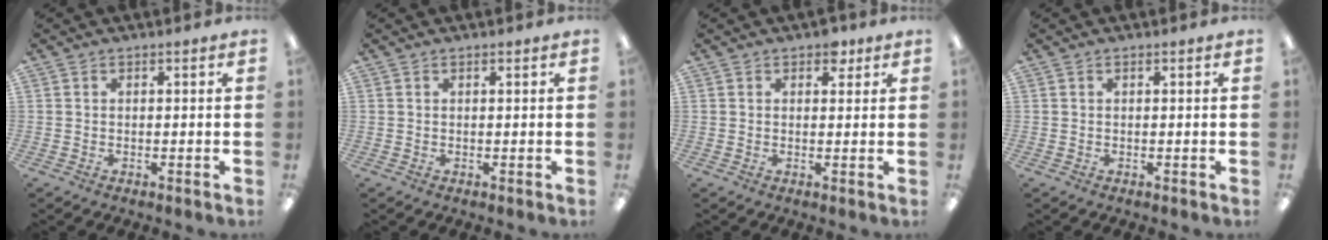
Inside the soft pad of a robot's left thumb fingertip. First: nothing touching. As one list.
[{"total": 0.0}, {"total": 3.2, "force": [2.1, 1.9, 1.5], "torque": [-0.010, -0.006, 0.033]}, {"total": 0.0}]